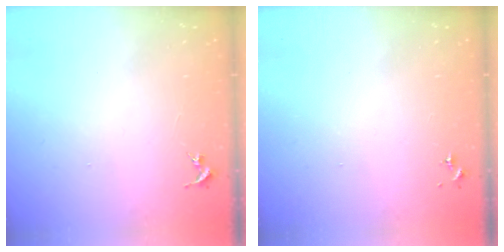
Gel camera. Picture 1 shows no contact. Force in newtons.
{"total": 0.0}